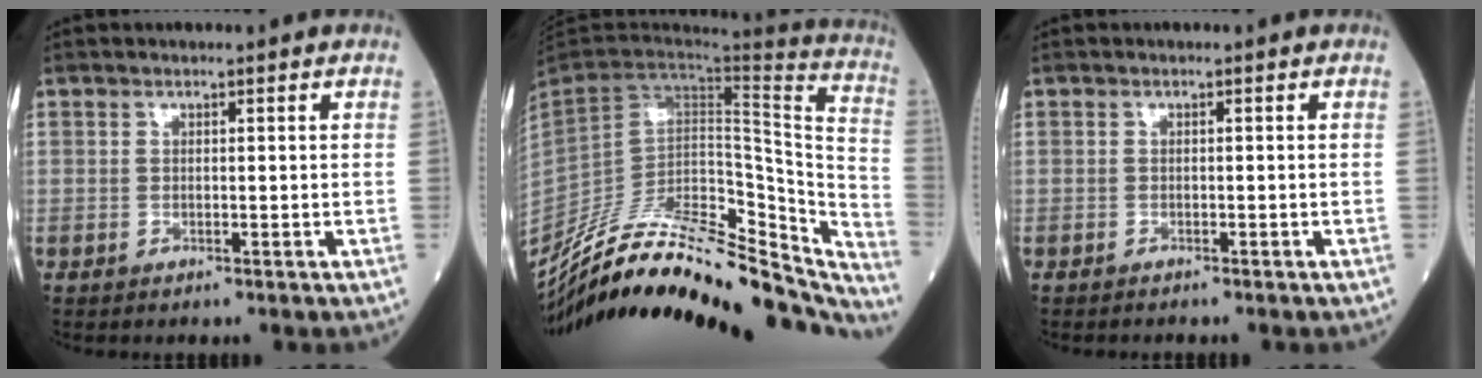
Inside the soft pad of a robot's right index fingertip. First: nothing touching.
{"total": 41.4, "force": [-36.4, 9.4, 17.2], "torque": [-0.233, -0.056, -0.514]}
{"total": 0.6, "force": [-0.6, 0.0, 0.0], "torque": [-0.007, -0.001, -0.011]}